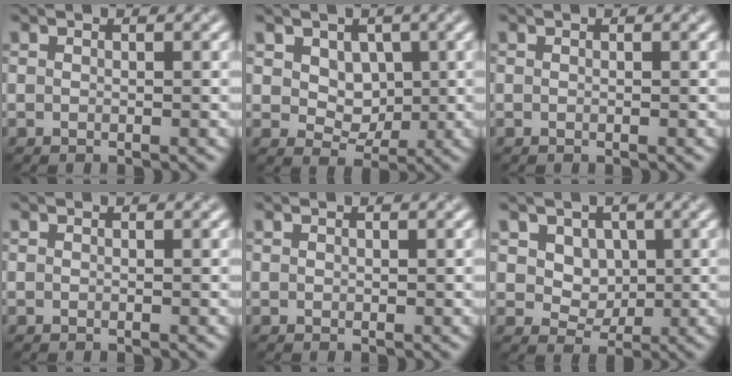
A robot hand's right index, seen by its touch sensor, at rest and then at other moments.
{"total": 3.4, "force": [1.3, 2.6, 1.8], "torque": [-0.046, -0.016, 0.032]}
{"total": 0.0}
{"total": 0.0}
{"total": 0.0}
{"total": 4.0, "force": [1.6, 3.2, 1.9], "torque": [-0.051, -0.012, 0.042]}